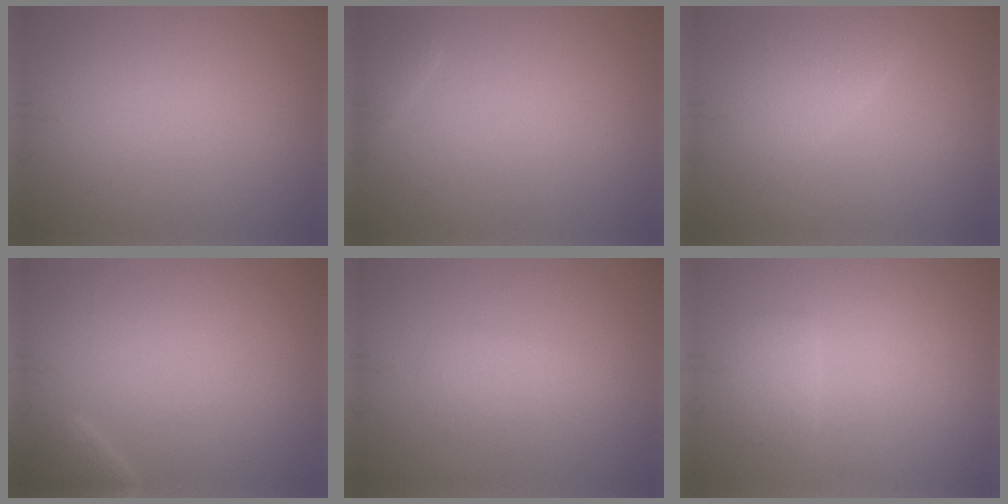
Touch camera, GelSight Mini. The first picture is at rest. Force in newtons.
{"total": 0.9, "press": 0.9, "slide": 0.1}
{"total": 2.4, "press": 2.3, "slide": 0.2}
{"total": 1.3, "press": 1.3, "slide": 0.1}
{"total": 1.9, "press": 1.9, "slide": 0.1}
{"total": 1.7, "press": 1.6, "slide": 0.2}